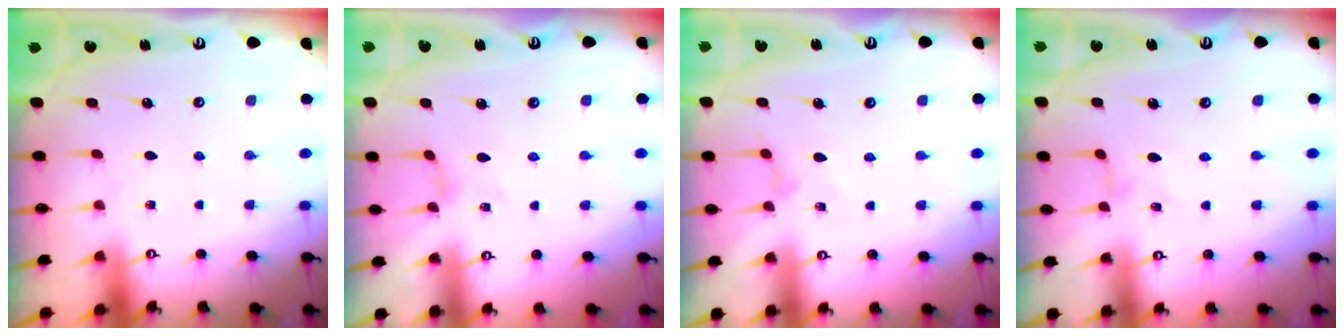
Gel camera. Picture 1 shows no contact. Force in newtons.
{"total": 0.0}
{"total": 2.4, "press": 2.3, "slide": 0.4}
{"total": 0.0}